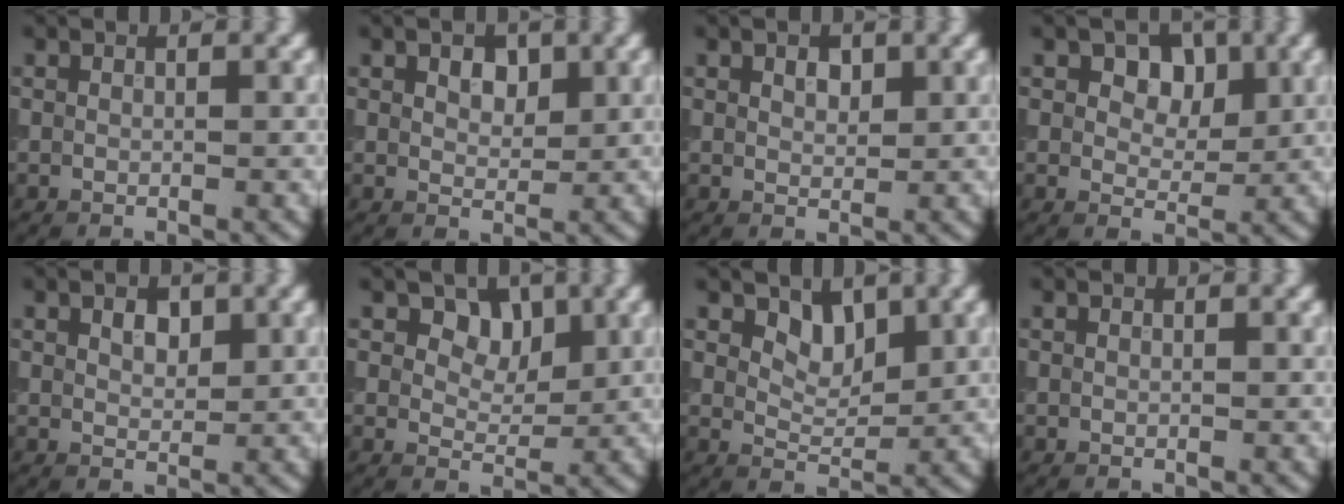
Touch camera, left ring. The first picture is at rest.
{"total": 2.1, "force": [1.0, 1.3, 1.3], "torque": [-0.021, 0.000, 0.017]}
{"total": 1.4, "force": [0.7, 0.8, 0.8], "torque": [-0.012, 0.001, 0.014]}
{"total": 3.9, "force": [1.5, 2.7, 2.4], "torque": [-0.032, 0.001, 0.008]}
{"total": 1.7, "force": [0.9, 1.0, 1.1], "torque": [-0.017, 0.001, 0.016]}
{"total": 3.9, "force": [2.0, 2.6, 2.1], "torque": [-0.032, -0.014, 0.031]}
{"total": 2.6, "force": [1.6, 1.5, 1.3], "torque": [-0.023, -0.011, 0.024]}
{"total": 0.0}